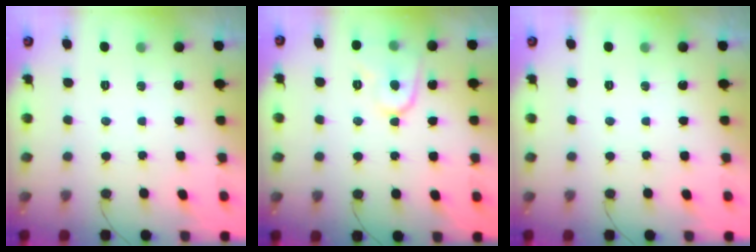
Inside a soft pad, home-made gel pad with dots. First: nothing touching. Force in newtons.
{"total": 8.9, "press": 8.9, "slide": 0.8}
{"total": 0.0}